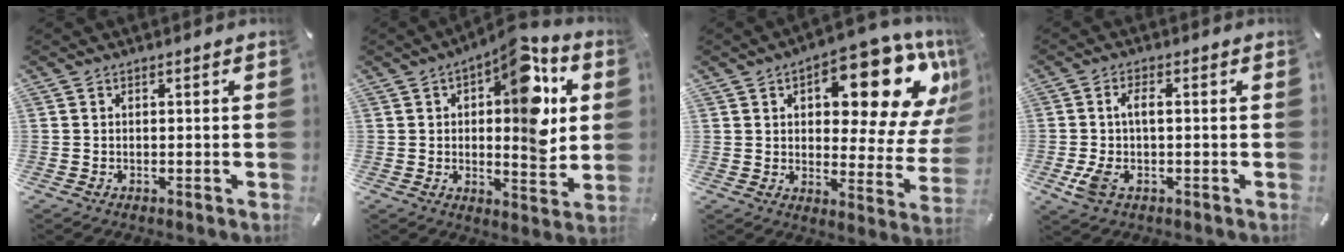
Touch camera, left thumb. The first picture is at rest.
{"total": 15.8, "force": [5.4, 7.3, 12.9], "torque": [-0.144, -0.042, 0.085]}
{"total": 18.5, "force": [10.1, 8.5, 13.0], "torque": [-0.152, -0.079, 0.158]}
{"total": 6.1, "force": [-0.5, 2.7, 5.4], "torque": [-0.128, -0.005, -0.015]}